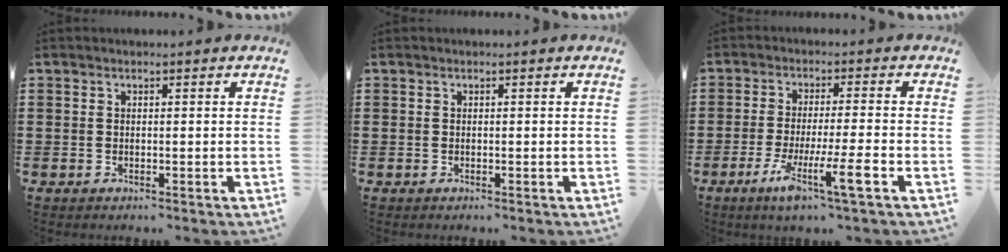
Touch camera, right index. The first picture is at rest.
{"total": 0.0}
{"total": 7.7, "force": [-3.6, 0.1, 6.7], "torque": [-0.130, -0.019, -0.067]}